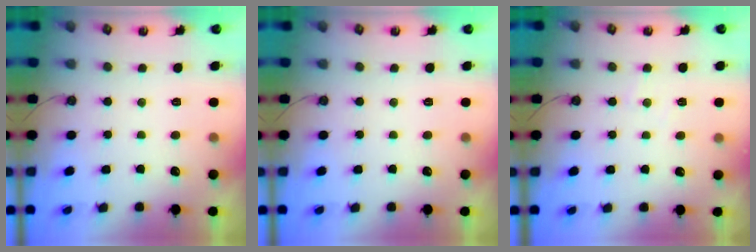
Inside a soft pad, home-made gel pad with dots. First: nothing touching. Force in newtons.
{"total": 0.0}
{"total": 3.3, "press": 3.2, "slide": 0.5}